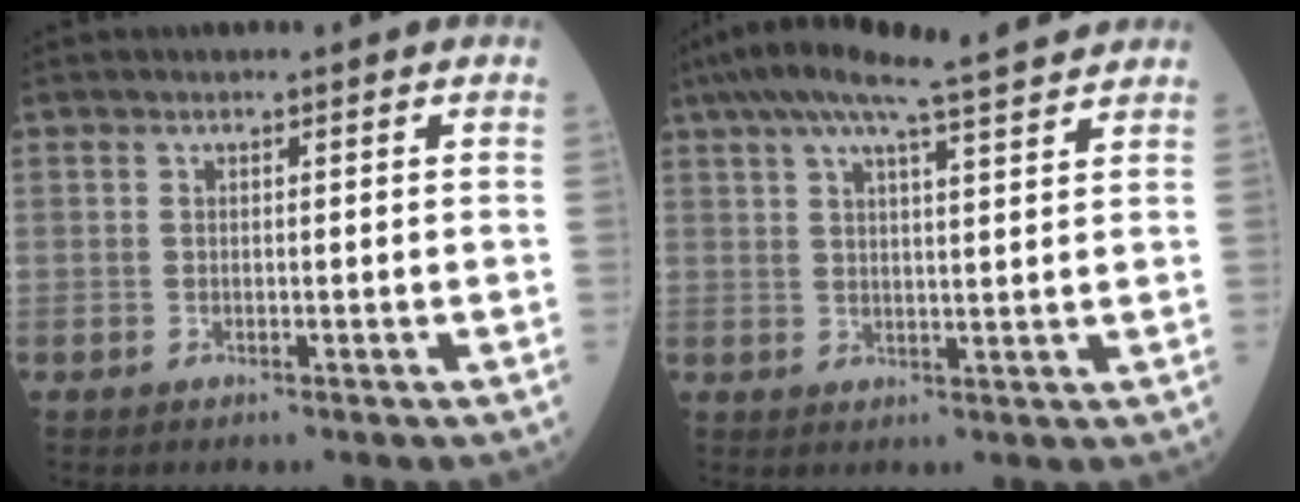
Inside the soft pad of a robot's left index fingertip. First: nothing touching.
{"total": 14.4, "force": [12.0, 0.6, 7.8], "torque": [-0.141, 0.035, 0.172]}